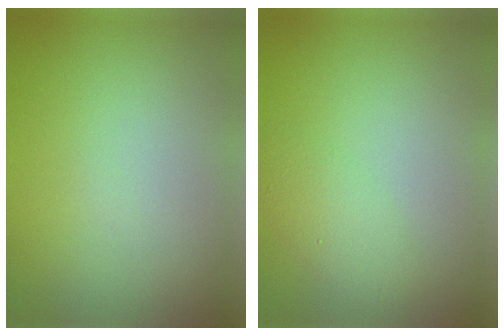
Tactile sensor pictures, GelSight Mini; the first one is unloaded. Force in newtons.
{"total": 2.1, "press": 2.1, "slide": 0.1}